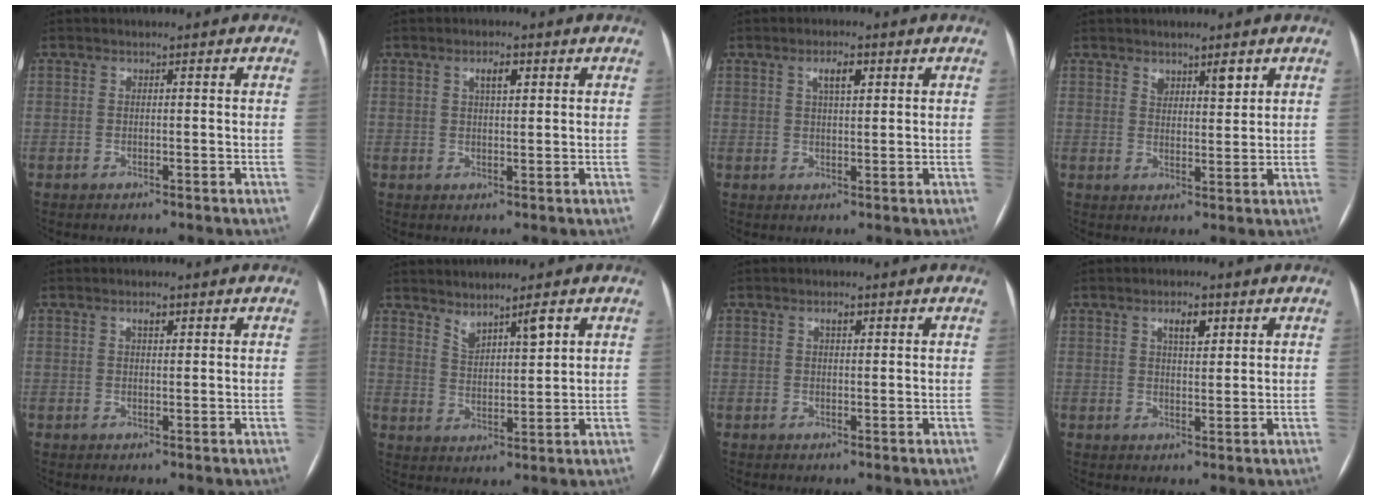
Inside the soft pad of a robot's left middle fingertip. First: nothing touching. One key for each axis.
{"total": 2.7, "fx": 1.2, "fy": 0.8, "fz": 2.2, "tx": -0.041, "ty": 0.003, "tz": 0.021}
{"total": 3.4, "fx": 1.6, "fy": 1.0, "fz": 2.8, "tx": -0.052, "ty": 0.005, "tz": 0.027}
{"total": 3.1, "fx": 2.2, "fy": 1.2, "fz": 1.9, "tx": -0.030, "ty": 0.001, "tz": 0.037}
{"total": 1.6, "fx": 0.9, "fy": 0.6, "fz": 1.2, "tx": -0.021, "ty": 0.003, "tz": 0.013}
{"total": 4.5, "fx": 3.4, "fy": 0.7, "fz": 2.9, "tx": -0.056, "ty": 0.002, "tz": 0.067}
{"total": 1.5, "fx": 0.8, "fy": 0.6, "fz": 1.1, "tx": -0.020, "ty": 0.003, "tz": 0.011}
{"total": 3.7, "fx": 1.9, "fy": 1.3, "fz": 2.8, "tx": -0.047, "ty": 0.003, "tz": 0.032}